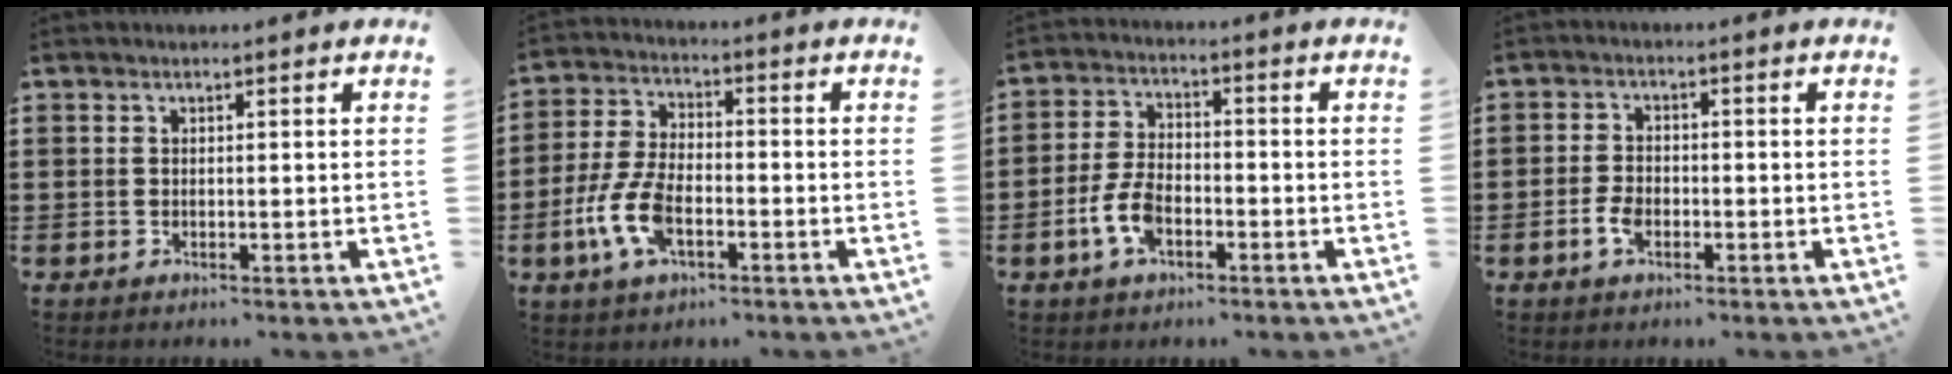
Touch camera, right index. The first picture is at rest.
{"total": 8.8, "force": [-3.2, 4.3, 7.0], "torque": [-0.180, -0.014, -0.065]}
{"total": 6.3, "force": [-2.4, 3.3, 4.8], "torque": [-0.124, -0.007, -0.051]}
{"total": 3.0, "force": [-1.2, 1.6, 2.2], "torque": [-0.056, -0.007, -0.025]}